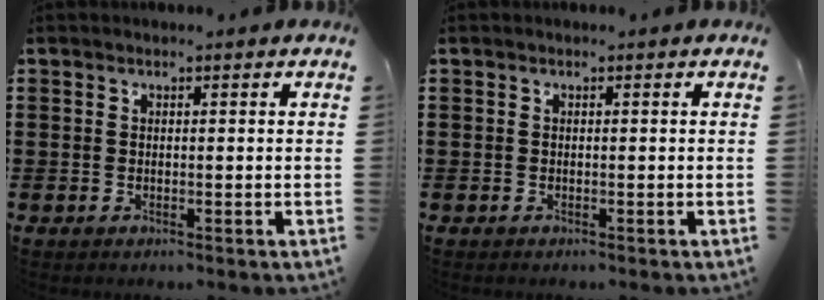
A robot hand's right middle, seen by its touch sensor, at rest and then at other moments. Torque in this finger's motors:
{"motor_torque": [1.02, 0.28, 0.03, 0.01]}